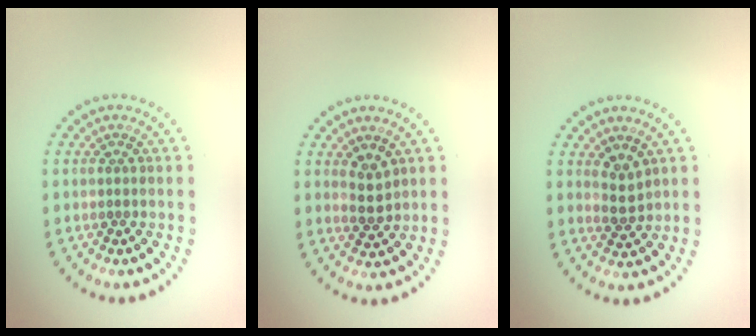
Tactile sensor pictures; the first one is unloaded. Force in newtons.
{"total": 1.9, "press": 1.7, "slide": 0.7}
{"total": 1.8, "press": 1.6, "slide": 0.9}